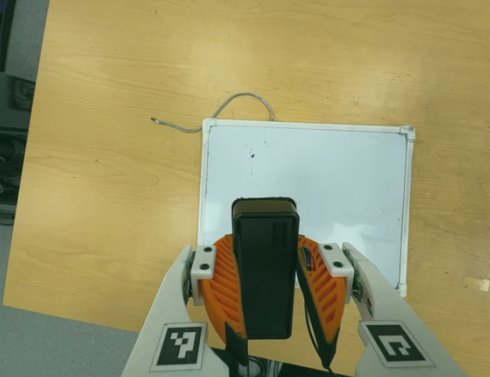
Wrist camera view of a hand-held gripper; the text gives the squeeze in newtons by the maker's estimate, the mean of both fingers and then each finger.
{"total": 6.8, "left": 6.0, "right": 7.5}